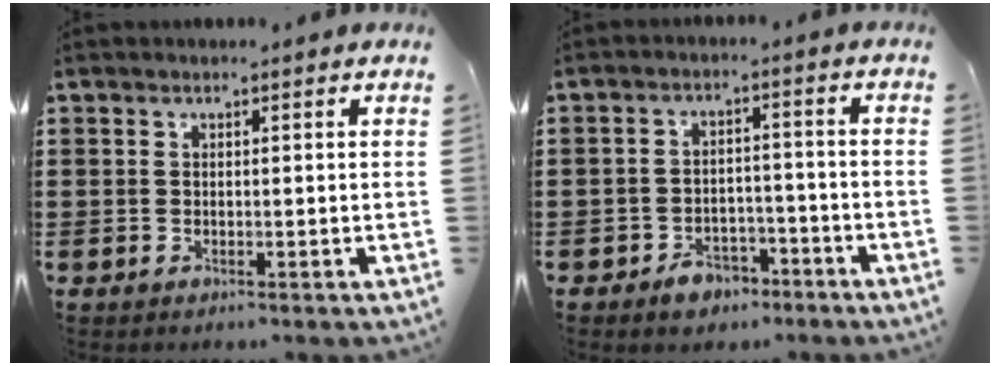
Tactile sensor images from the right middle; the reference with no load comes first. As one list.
[{"total": 3.7, "force": [-3.2, 1.7, 0.9], "torque": [-0.017, 0.010, -0.063]}]